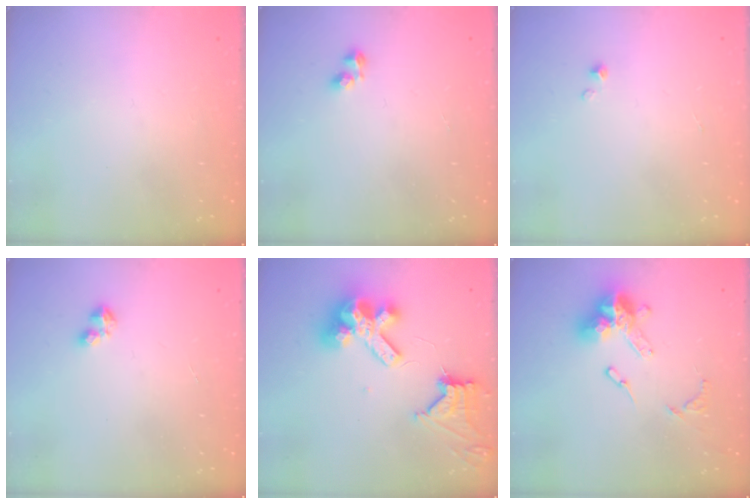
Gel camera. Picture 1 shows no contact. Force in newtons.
{"total": 2.5, "press": 2.3, "slide": 0.9}
{"total": 0.0}
{"total": 1.9, "press": 1.9, "slide": 0.4}
{"total": 12.6, "press": 12.5, "slide": 1.4}
{"total": 14.2, "press": 14.1, "slide": 1.3}